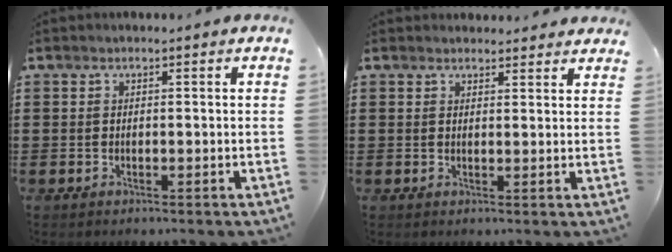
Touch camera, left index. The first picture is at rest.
{"total": 2.0, "force": [1.9, 0.5, -0.1], "torque": [0.005, -0.003, 0.035]}